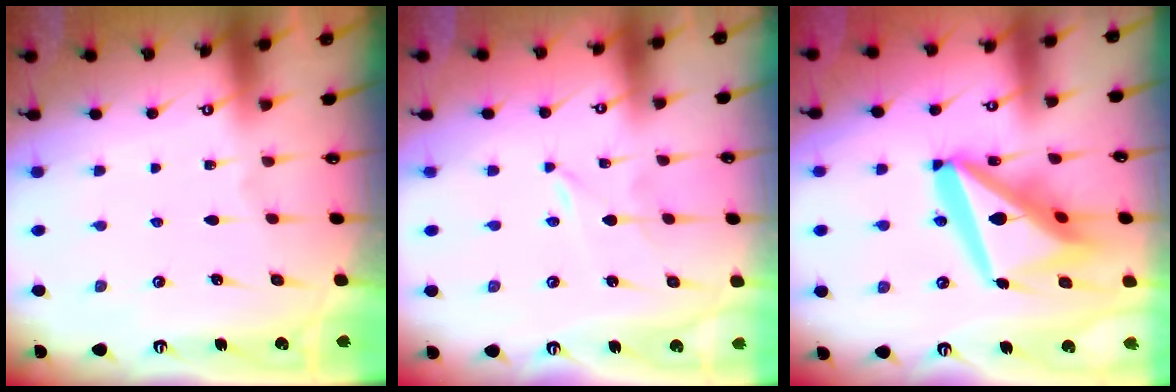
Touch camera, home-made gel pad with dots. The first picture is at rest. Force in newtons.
{"total": 0.0}
{"total": 20.2, "press": 20.0, "slide": 2.6}